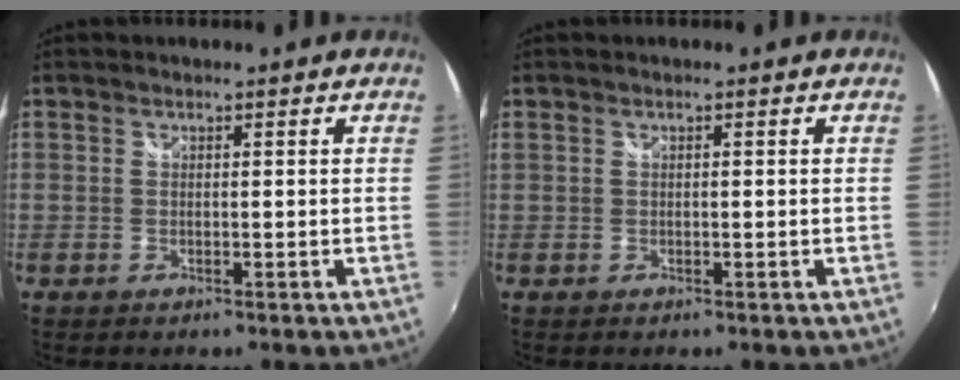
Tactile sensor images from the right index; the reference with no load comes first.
{"total": 0.5, "force": [-0.2, 0.3, 0.4], "torque": [-0.010, 0.002, -0.002]}